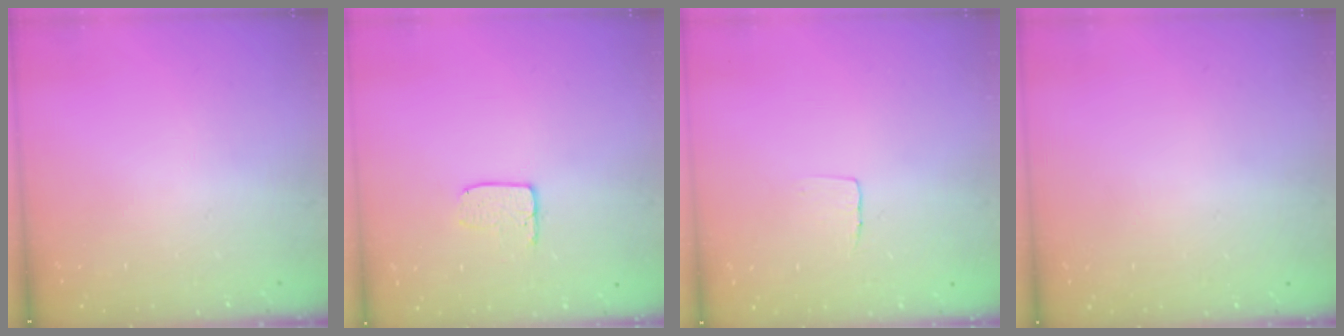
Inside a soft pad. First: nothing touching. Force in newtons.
{"total": 5.8, "press": 5.8, "slide": 0.4}
{"total": 4.1, "press": 4.1, "slide": 0.3}
{"total": 0.0}